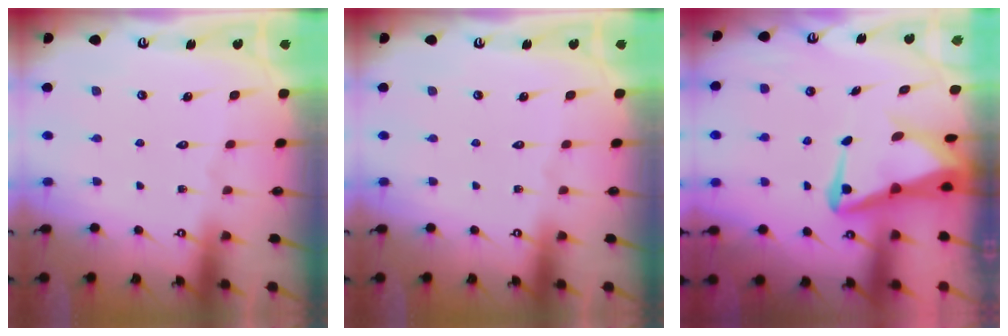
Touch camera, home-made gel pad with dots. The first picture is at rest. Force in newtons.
{"total": 0.0}
{"total": 6.8, "press": 6.7, "slide": 1.0}